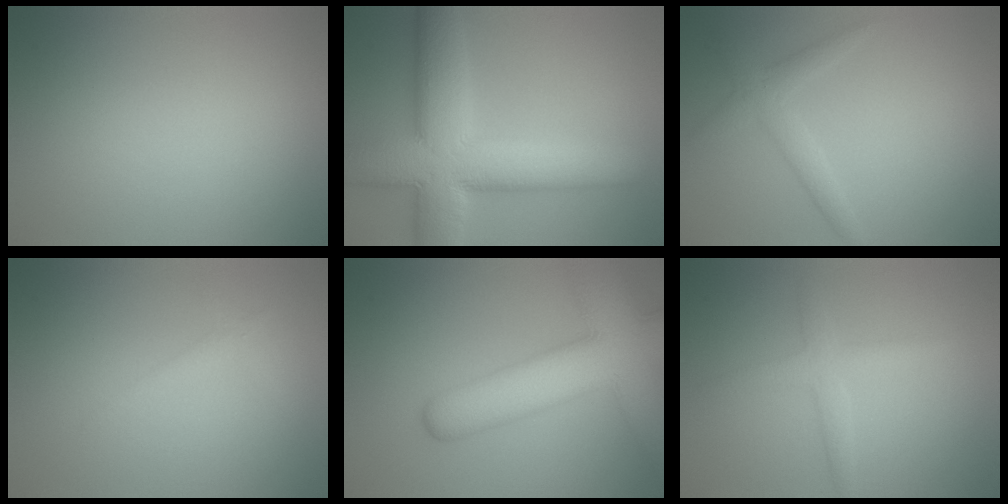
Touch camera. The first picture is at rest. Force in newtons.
{"total": 12.1, "press": 12.0, "slide": 0.8}
{"total": 2.3, "press": 2.3, "slide": 0.2}
{"total": 1.1, "press": 1.1, "slide": 0.1}
{"total": 10.8, "press": 10.8, "slide": 0.6}
{"total": 2.3, "press": 2.3, "slide": 0.0}